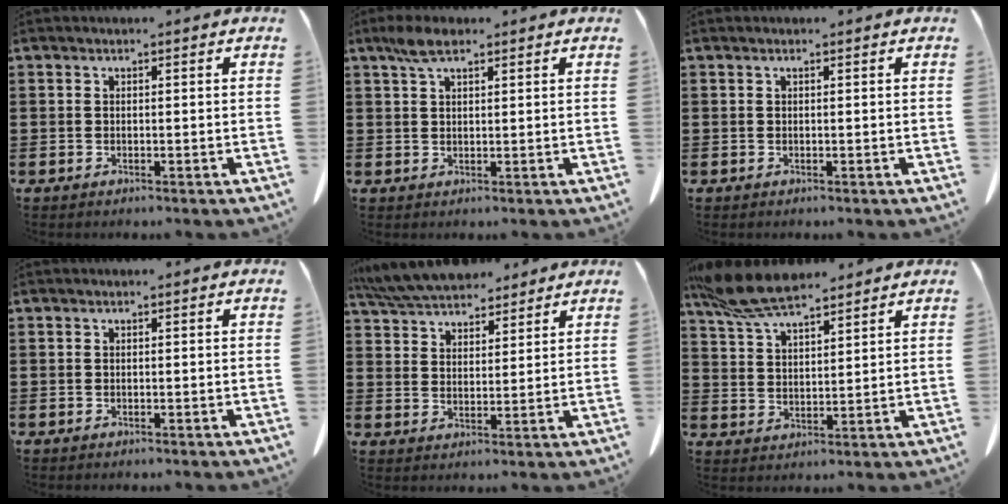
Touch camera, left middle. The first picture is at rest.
{"total": 3.7, "force": [2.3, 1.4, 2.5], "torque": [-0.055, 0.006, 0.041]}
{"total": 0.0}
{"total": 0.0}
{"total": 7.6, "force": [7.0, 2.1, 2.1], "torque": [-0.069, -0.019, 0.131]}
{"total": 8.9, "force": [7.6, 2.2, 4.2], "torque": [-0.106, -0.015, 0.142]}